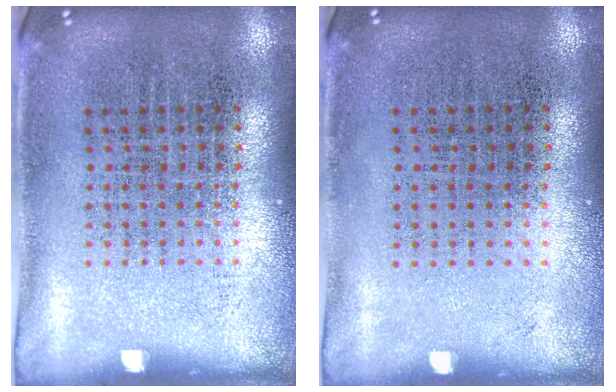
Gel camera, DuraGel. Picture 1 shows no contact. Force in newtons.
{"total": 0.0}